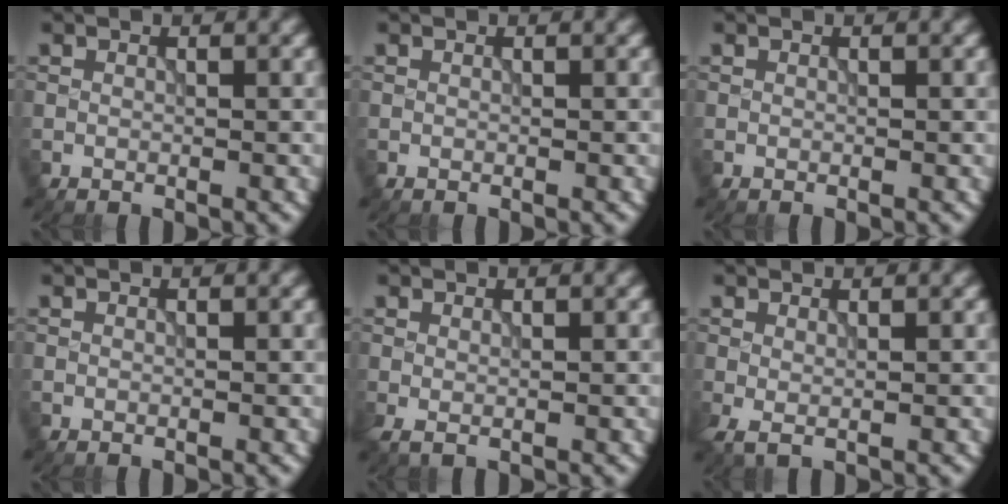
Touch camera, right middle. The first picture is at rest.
{"total": 0.0}
{"total": 0.0}
{"total": 0.0}
{"total": 0.9, "force": [0.2, 0.3, 0.8], "torque": [-0.022, 0.001, 0.003]}
{"total": 1.3, "force": [0.2, 0.4, 1.2], "torque": [-0.032, -0.001, 0.004]}